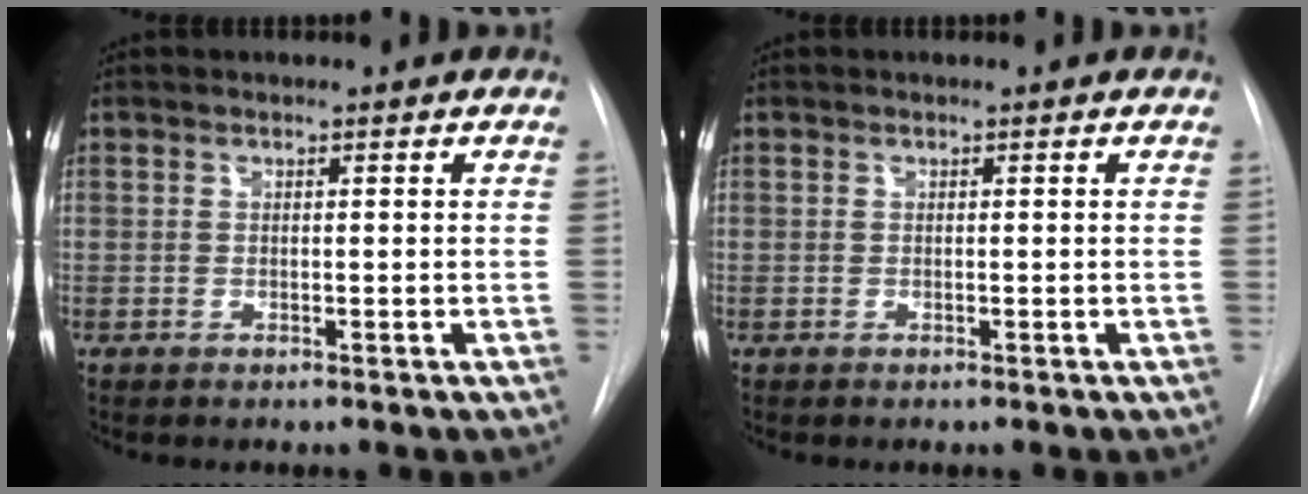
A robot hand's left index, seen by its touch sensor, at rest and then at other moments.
{"total": 0.0}